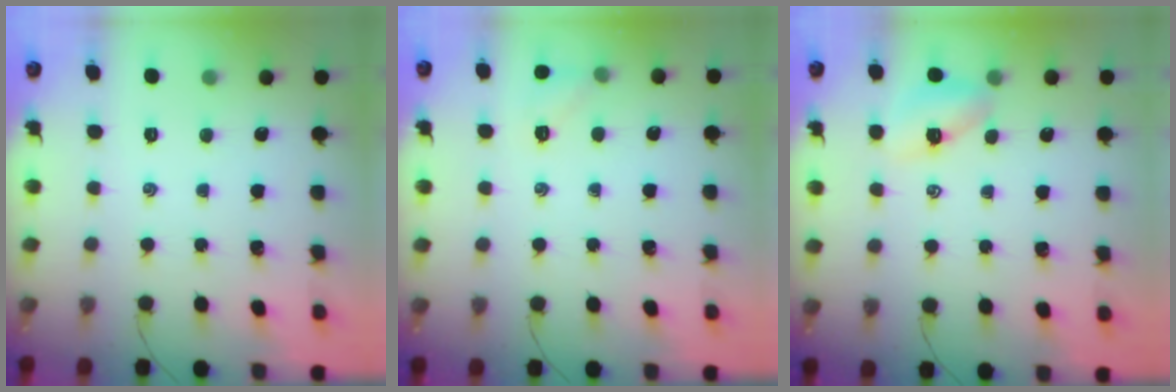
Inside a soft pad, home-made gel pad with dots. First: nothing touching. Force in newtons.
{"total": 6.8, "press": 6.6, "slide": 1.9}
{"total": 5.5, "press": 5.4, "slide": 1.1}